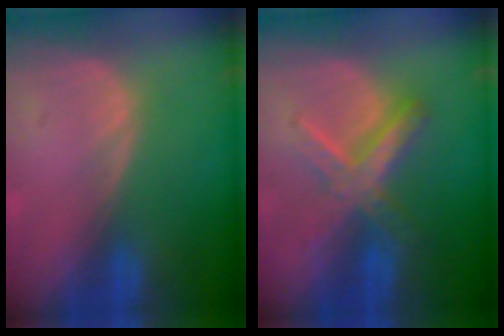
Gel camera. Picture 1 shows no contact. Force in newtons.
{"total": 6.3, "press": 6.3, "slide": 0.2}